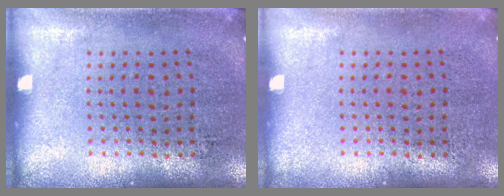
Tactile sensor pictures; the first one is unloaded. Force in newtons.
{"total": 0.0}